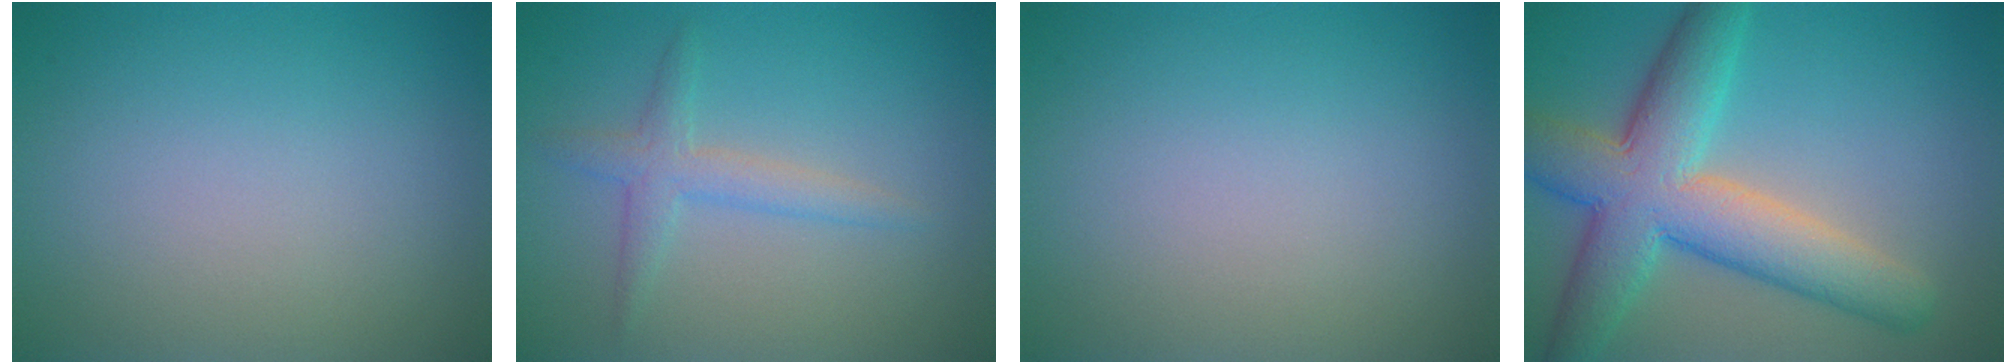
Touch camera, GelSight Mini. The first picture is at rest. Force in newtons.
{"total": 2.3, "press": 2.3, "slide": 0.1}
{"total": 0.0}
{"total": 9.0, "press": 9.0, "slide": 0.4}